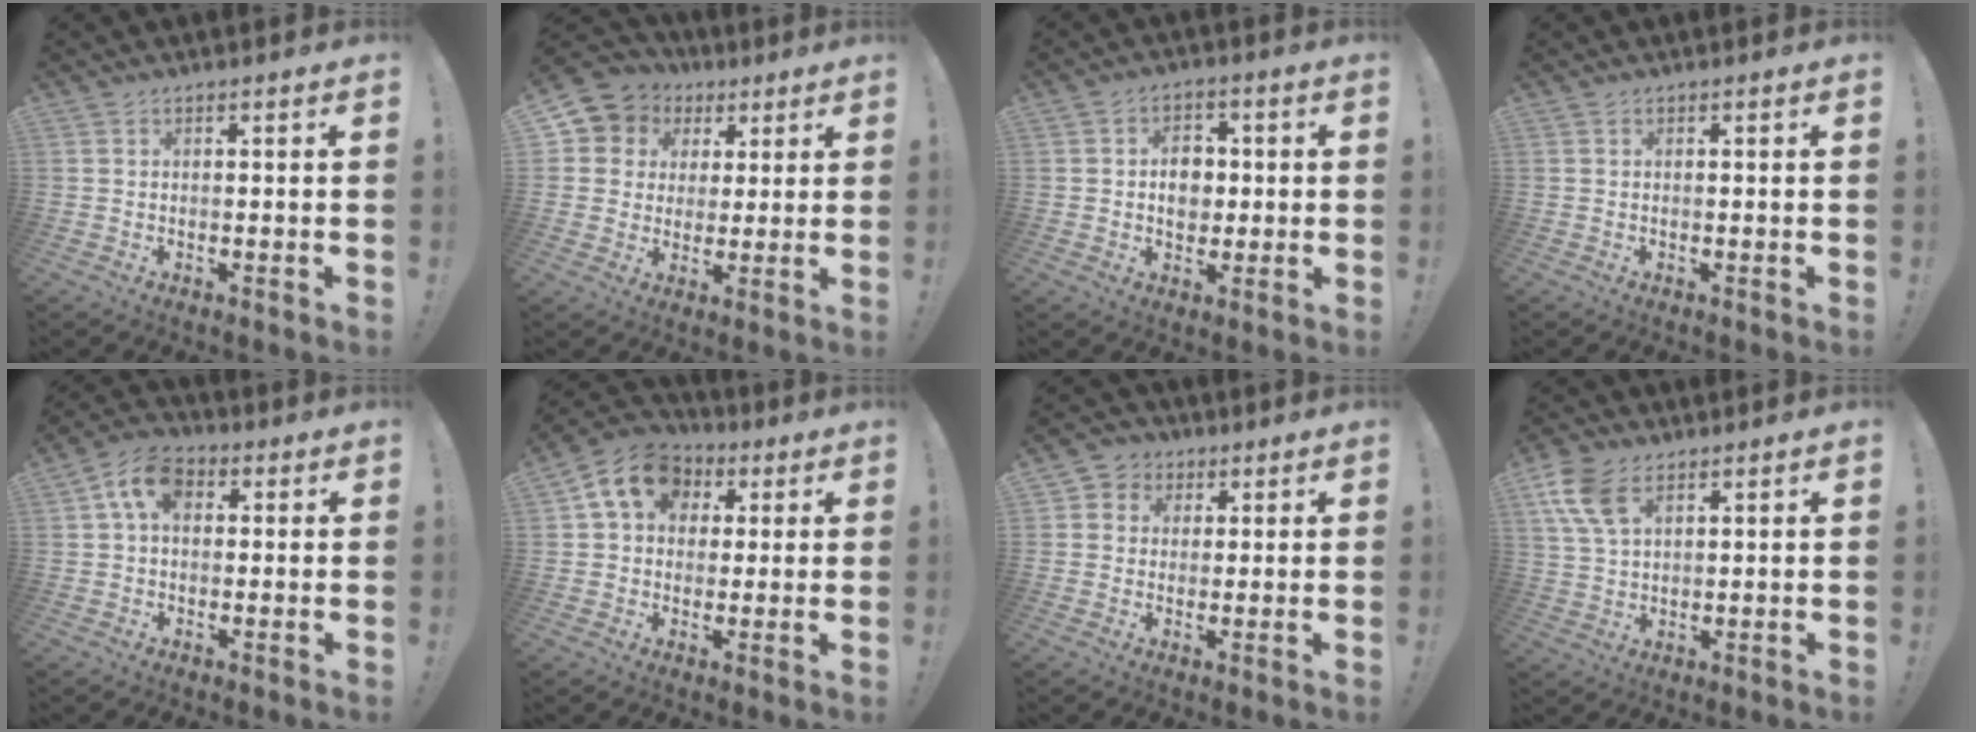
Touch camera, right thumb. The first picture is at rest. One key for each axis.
{"total": 8.0, "fx": 2.5, "fy": 7.5, "fz": 1.4, "tx": -0.017, "ty": -0.015, "tz": 0.053}
{"total": 8.0, "fx": 0.2, "fy": 6.4, "fz": 4.7, "tx": -0.069, "ty": 0.004, "tz": 0.004}
{"total": 0.0}
{"total": 8.8, "fx": 2.6, "fy": 5.8, "fz": 6.0, "tx": -0.109, "ty": 0.005, "tz": 0.049}
{"total": 12.1, "fx": 3.8, "fy": 9.6, "fz": 6.2, "tx": -0.084, "ty": -0.005, "tz": 0.073}
{"total": 4.6, "fx": 0.7, "fy": 4.4, "fz": 1.0, "tx": -0.003, "ty": -0.002, "tz": 0.012}
{"total": 9.7, "fx": 5.0, "fy": 5.4, "fz": 6.3, "tx": -0.137, "ty": -0.009, "tz": 0.098}